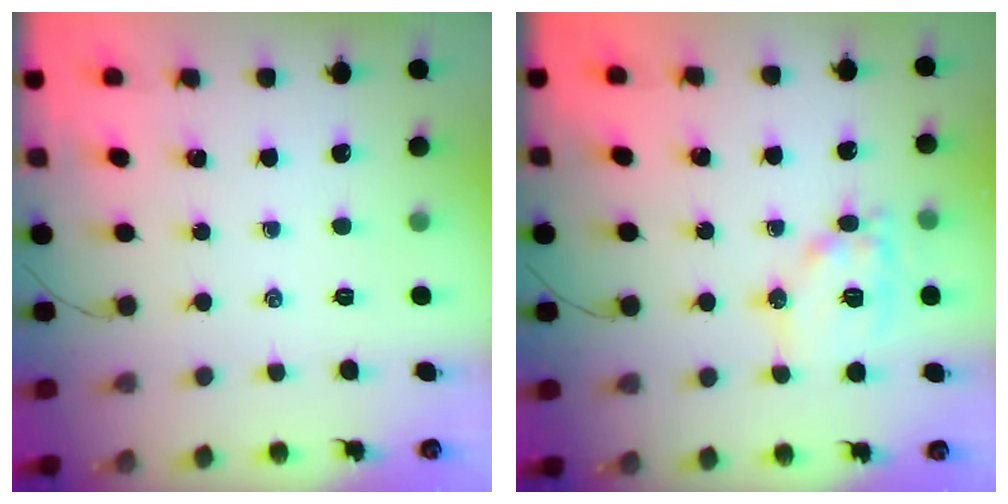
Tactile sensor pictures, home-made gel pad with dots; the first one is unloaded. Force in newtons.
{"total": 11.5, "press": 11.5, "slide": 1.0}